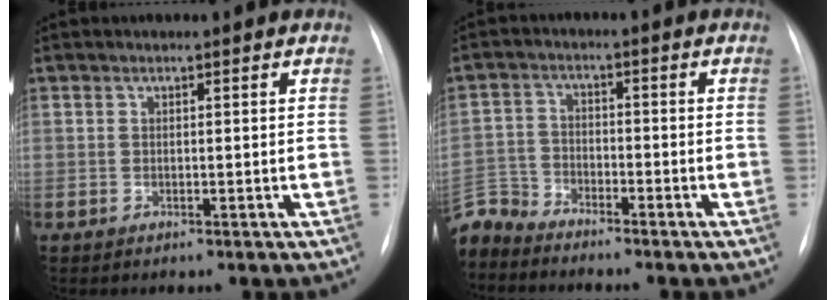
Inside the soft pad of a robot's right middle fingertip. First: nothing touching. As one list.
[{"total": 6.1, "force": [-6.1, 1.0, -0.3], "torque": [0.004, 0.001, -0.122]}]